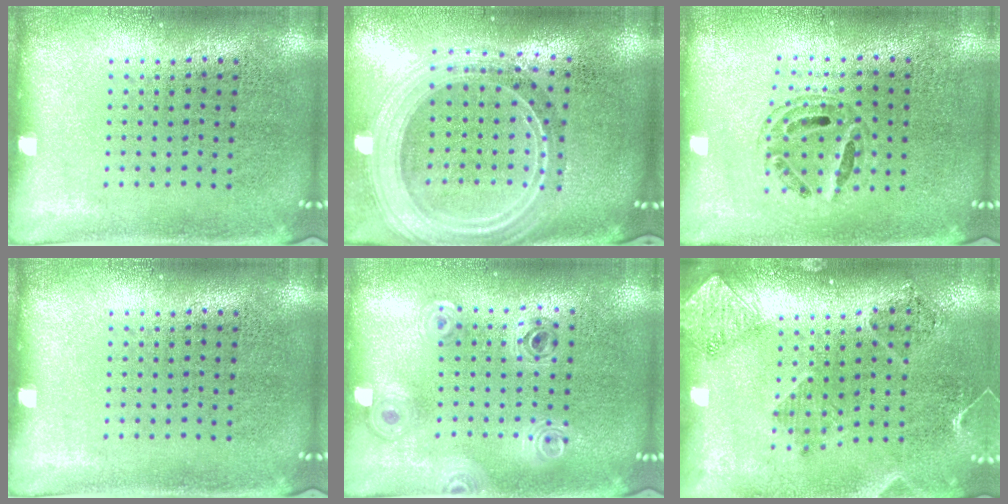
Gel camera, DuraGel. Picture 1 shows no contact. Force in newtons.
{"total": 2.7, "press": 2.3, "slide": 1.4}
{"total": 0.7, "press": 0.7, "slide": 0.3}
{"total": 0.0}
{"total": 0.8, "press": 0.8, "slide": 0.1}
{"total": 1.6, "press": 1.5, "slide": 0.6}